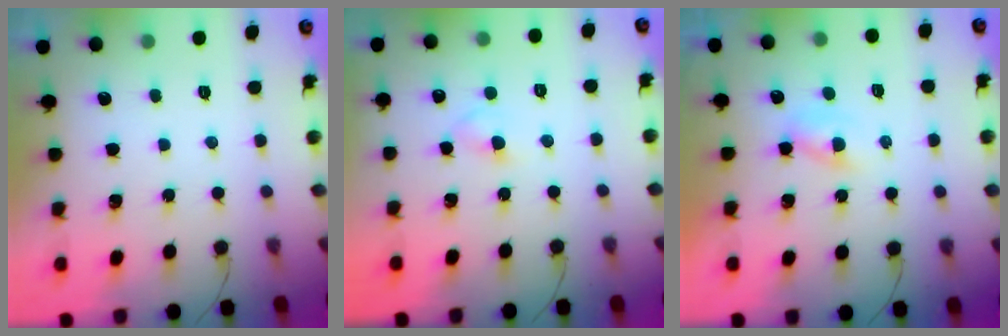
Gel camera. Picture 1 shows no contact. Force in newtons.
{"total": 2.3, "press": 2.1, "slide": 1.0}
{"total": 1.7, "press": 1.5, "slide": 0.7}